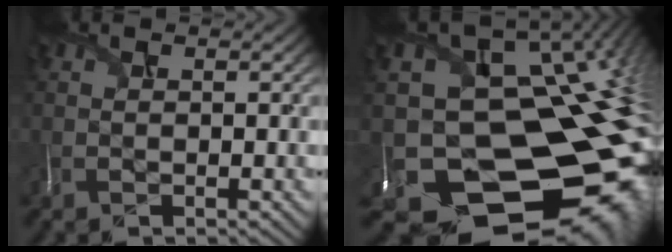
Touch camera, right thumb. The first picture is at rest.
{"total": 16.5, "force": [-4.3, 13.0, 9.1], "torque": [-0.153, -0.037, -0.015]}